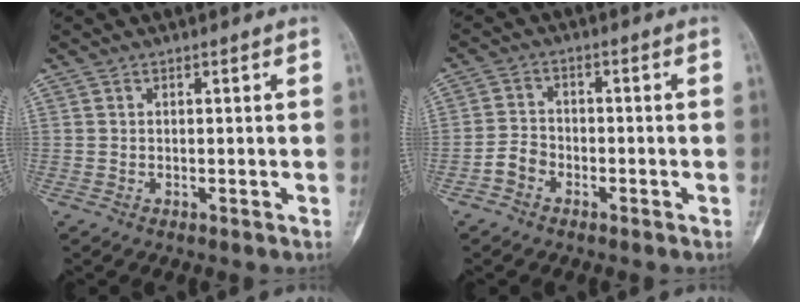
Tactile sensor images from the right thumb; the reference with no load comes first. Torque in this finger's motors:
{"motor_torque": [0.55, -0.29, 0.43, -0.25, 0.05]}